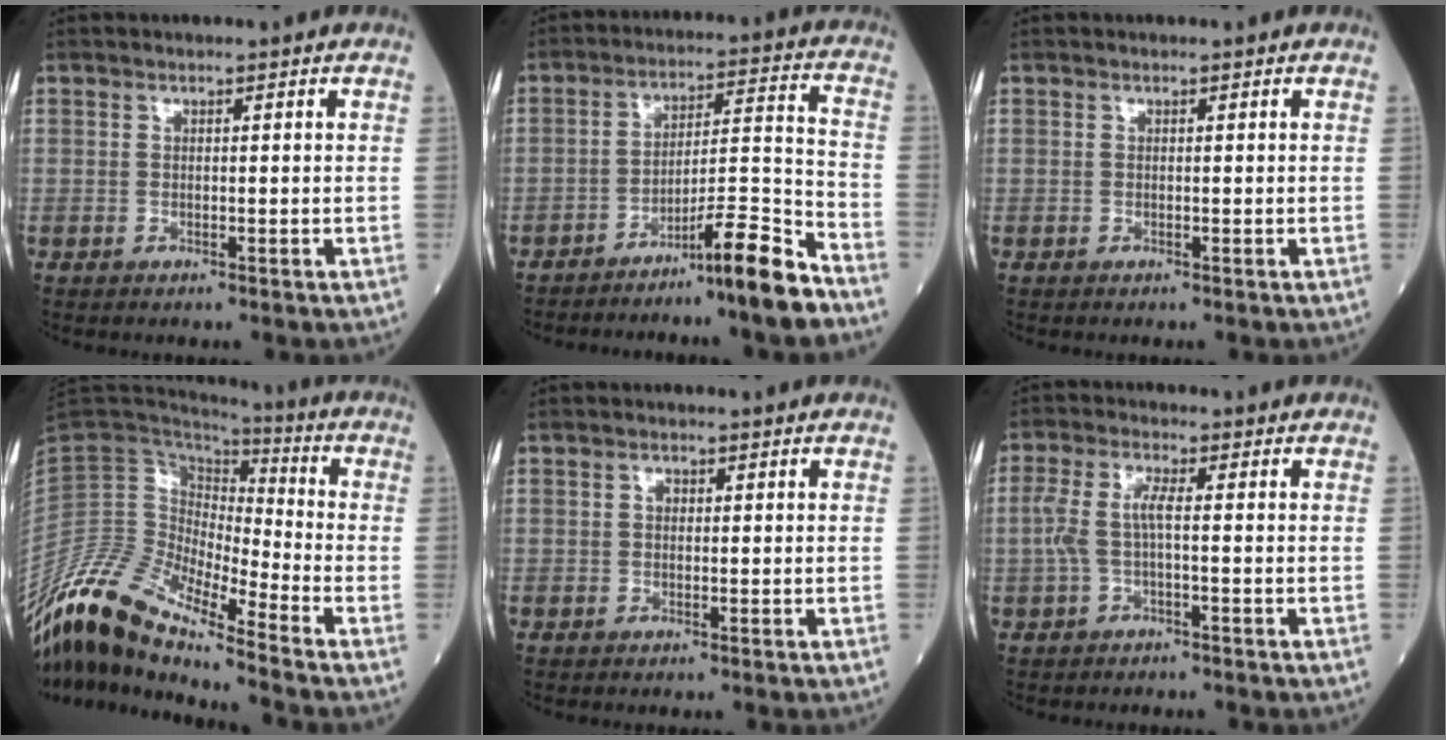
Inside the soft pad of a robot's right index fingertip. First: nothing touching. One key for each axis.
{"total": 10.4, "fx": -7.9, "fy": -1.2, "fz": 6.7, "tx": -0.094, "ty": 0.013, "tz": -0.130}
{"total": 0.0}
{"total": 13.8, "fx": -11.3, "fy": 2.2, "fz": 7.6, "tx": -0.154, "ty": 0.023, "tz": -0.214}
{"total": 1.0, "fx": 0.2, "fy": 0.8, "fz": 0.6, "tx": -0.012, "ty": 0.001, "tz": 0.002}
{"total": 4.0, "fx": -0.3, "fy": 0.7, "fz": 4.0, "tx": -0.099, "ty": 0.012, "tz": -0.008}